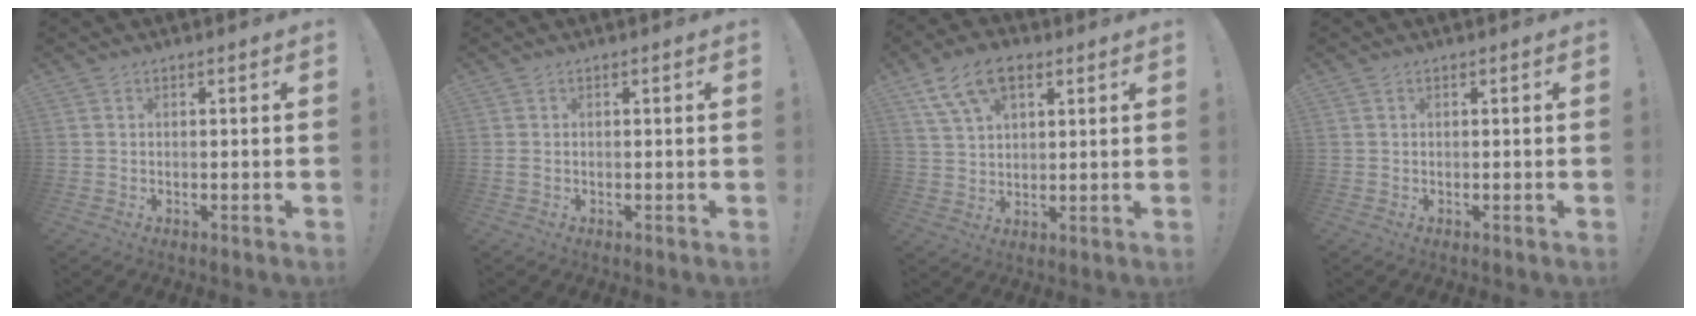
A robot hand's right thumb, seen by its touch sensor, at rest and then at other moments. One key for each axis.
{"total": 0.8, "fx": 0.0, "fy": 0.5, "fz": 0.7, "tx": -0.011, "ty": 0.000, "tz": -0.001}
{"total": 11.6, "fx": 5.9, "fy": 6.7, "fz": 7.5, "tx": -0.127, "ty": -0.013, "tz": 0.115}
{"total": 0.0}